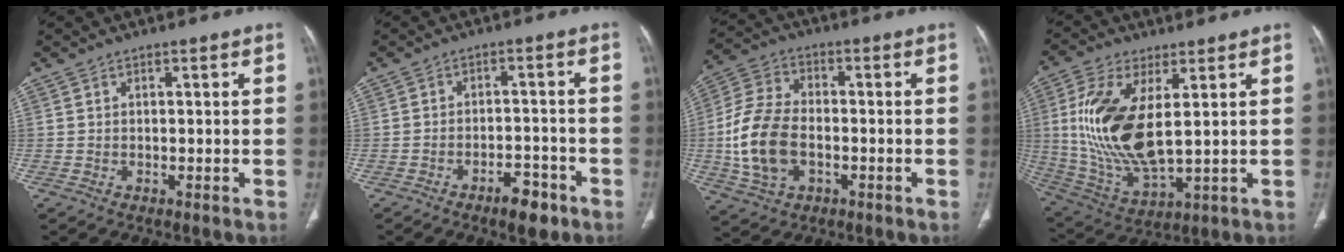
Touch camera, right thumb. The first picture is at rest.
{"total": 5.9, "force": [-3.8, 2.4, 3.7], "torque": [-0.048, 0.023, -0.052]}
{"total": 13.9, "force": [-2.4, 9.0, 10.2], "torque": [-0.210, 0.016, -0.042]}
{"total": 17.6, "force": [2.9, 7.7, 15.5], "torque": [-0.329, -0.020, 0.067]}